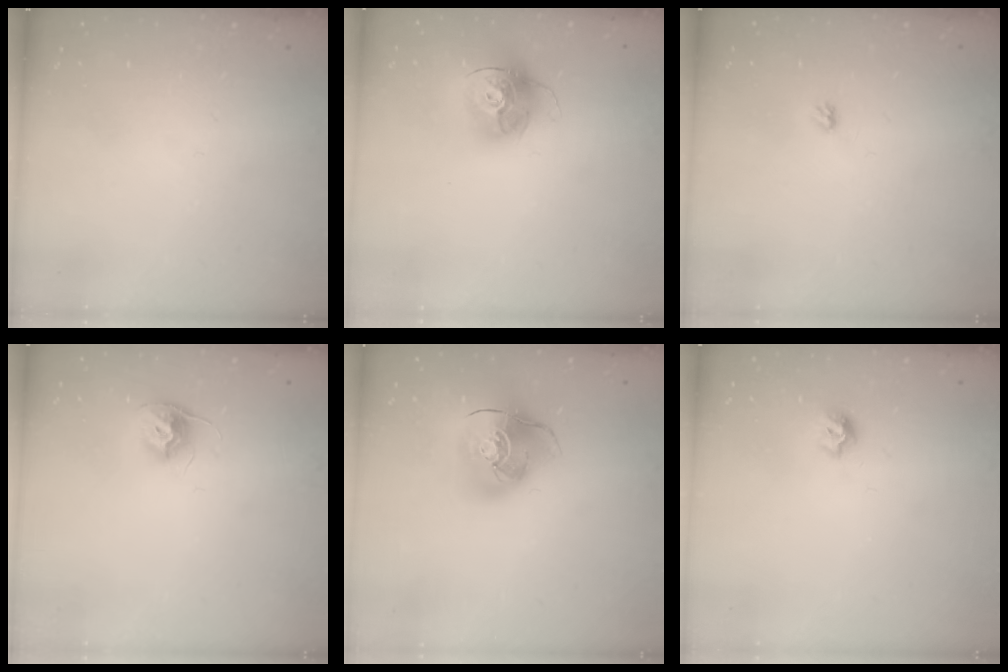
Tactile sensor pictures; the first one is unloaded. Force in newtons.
{"total": 14.9, "press": 14.9, "slide": 1.6}
{"total": 2.9, "press": 2.9, "slide": 0.5}
{"total": 9.1, "press": 9.1, "slide": 0.4}
{"total": 12.3, "press": 12.2, "slide": 1.9}
{"total": 6.7, "press": 6.7, "slide": 0.8}